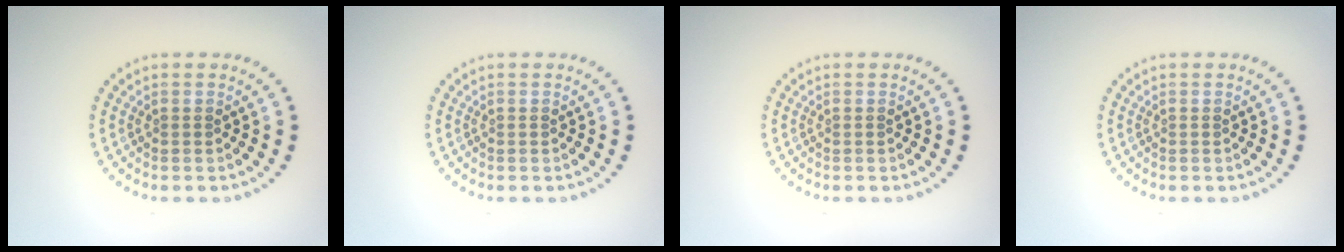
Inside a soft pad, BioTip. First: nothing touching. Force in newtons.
{"total": 0.0}
{"total": 0.0}
{"total": 0.0}